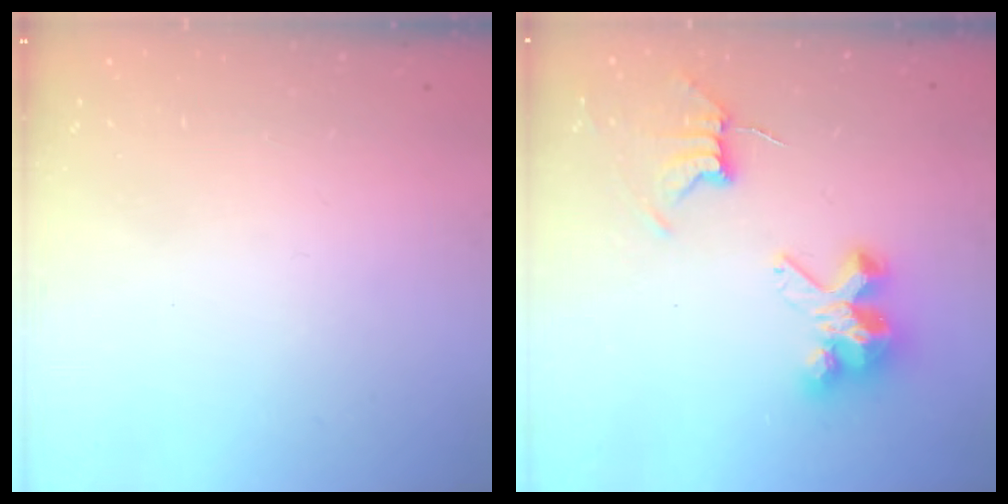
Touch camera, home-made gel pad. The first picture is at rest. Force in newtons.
{"total": 8.4, "press": 8.4, "slide": 0.7}